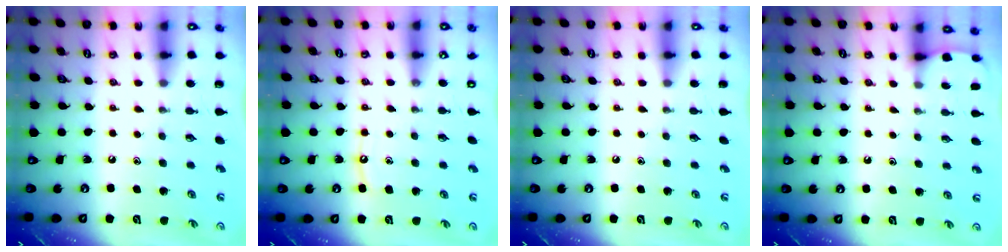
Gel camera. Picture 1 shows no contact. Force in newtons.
{"total": 4.9, "press": 4.9, "slide": 0.6}
{"total": 0.0}
{"total": 2.6, "press": 2.6, "slide": 0.3}